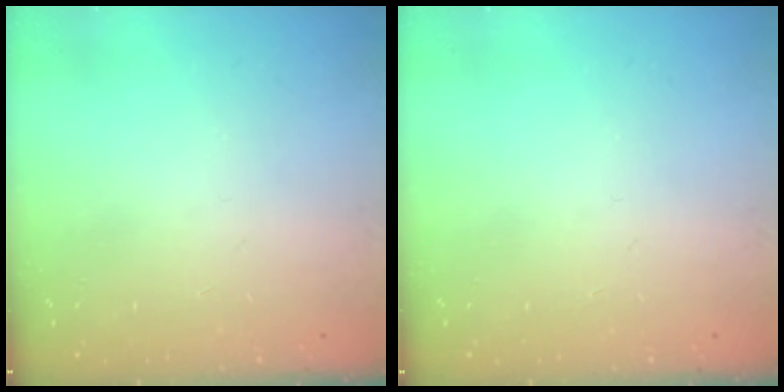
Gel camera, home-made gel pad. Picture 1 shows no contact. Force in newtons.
{"total": 0.0}